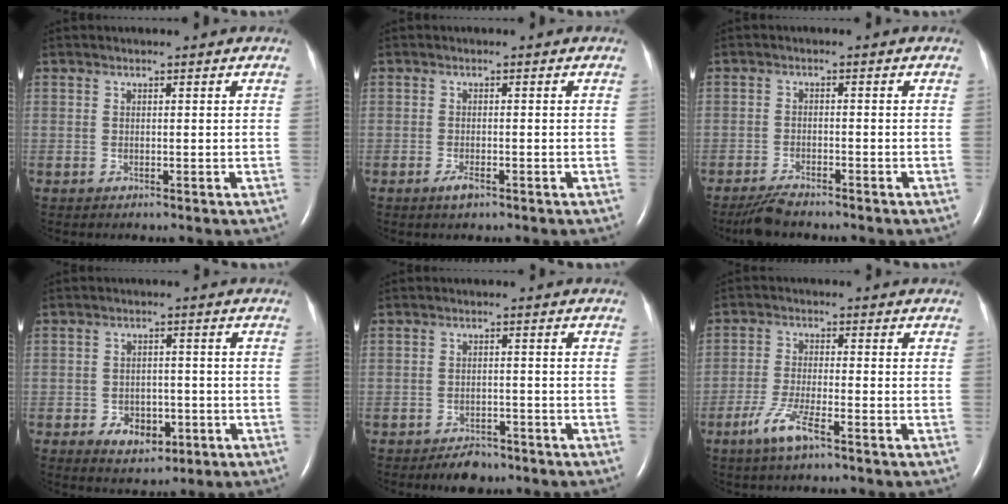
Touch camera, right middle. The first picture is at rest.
{"total": 1.7, "force": [-1.1, 0.4, 1.2], "torque": [-0.030, -0.003, -0.019]}
{"total": 3.9, "force": [-3.5, 0.6, 1.7], "torque": [-0.039, -0.013, -0.064]}
{"total": 5.2, "force": [-2.2, 3.5, 3.2], "torque": [-0.048, 0.007, -0.023]}
{"total": 3.7, "force": [-3.0, 1.7, 1.4], "torque": [-0.026, 0.001, -0.041]}
{"total": 5.4, "force": [-3.4, 0.6, 4.2], "torque": [-0.094, -0.008, -0.067]}